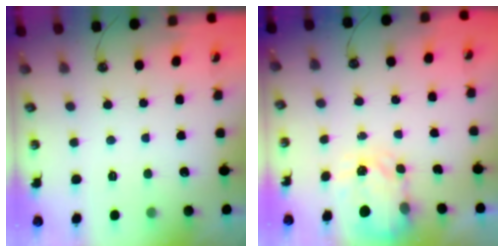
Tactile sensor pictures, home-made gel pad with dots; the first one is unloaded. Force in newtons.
{"total": 3.6, "press": 3.6, "slide": 0.4}